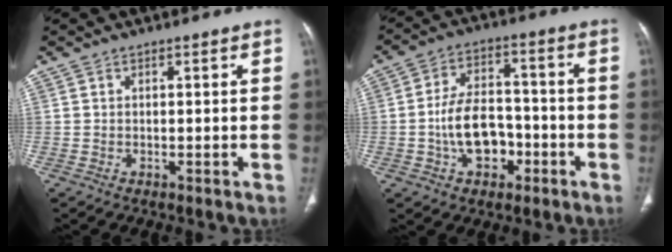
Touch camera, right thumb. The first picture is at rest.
{"total": 10.9, "force": [-3.2, 7.3, 7.5], "torque": [-0.108, 0.039, -0.053]}